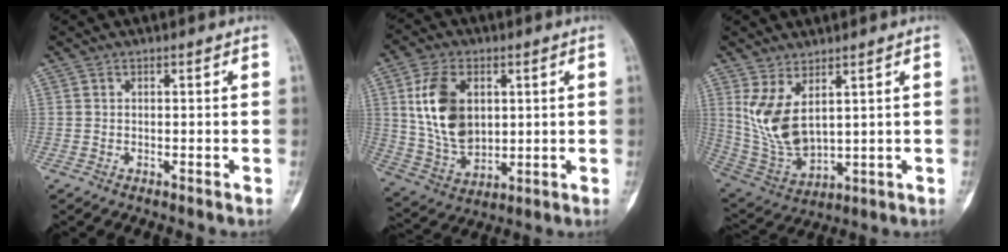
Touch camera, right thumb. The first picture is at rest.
{"total": 14.3, "force": [3.3, 9.3, 10.4], "torque": [-0.180, -0.013, 0.074]}
{"total": 11.0, "force": [3.9, 5.5, 8.8], "torque": [-0.172, -0.029, 0.100]}